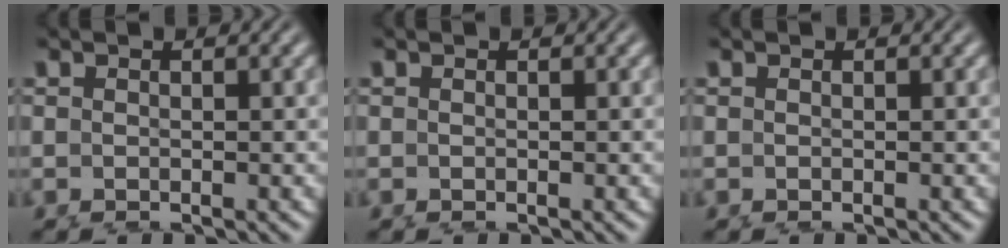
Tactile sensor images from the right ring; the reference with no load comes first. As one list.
[{"total": 0.0}, {"total": 0.0}]